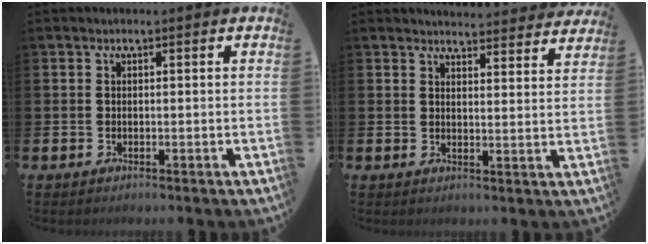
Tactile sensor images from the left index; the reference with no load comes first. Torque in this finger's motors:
{"motor_torque": [0.32, -0.49, 0.50, 0.05]}